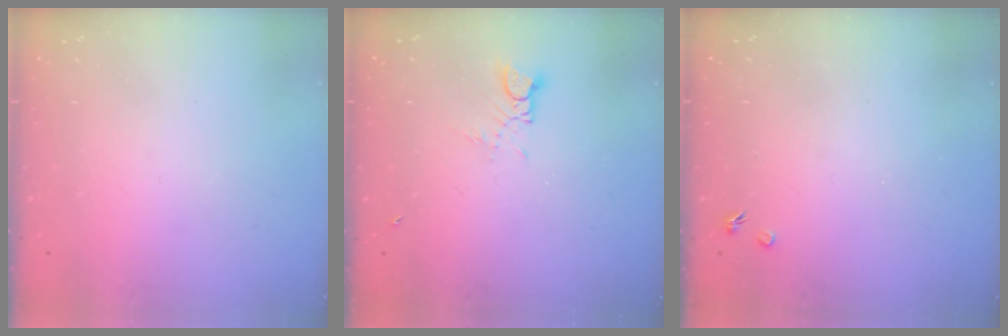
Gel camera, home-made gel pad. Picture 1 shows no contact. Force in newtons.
{"total": 3.0, "press": 2.9, "slide": 0.3}
{"total": 1.7, "press": 1.7, "slide": 0.3}